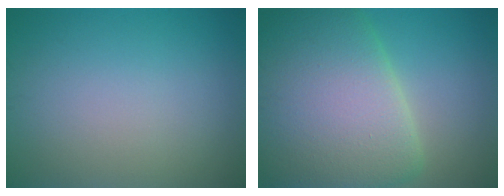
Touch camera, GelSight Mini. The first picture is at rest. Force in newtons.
{"total": 12.8, "press": 12.8, "slide": 0.4}